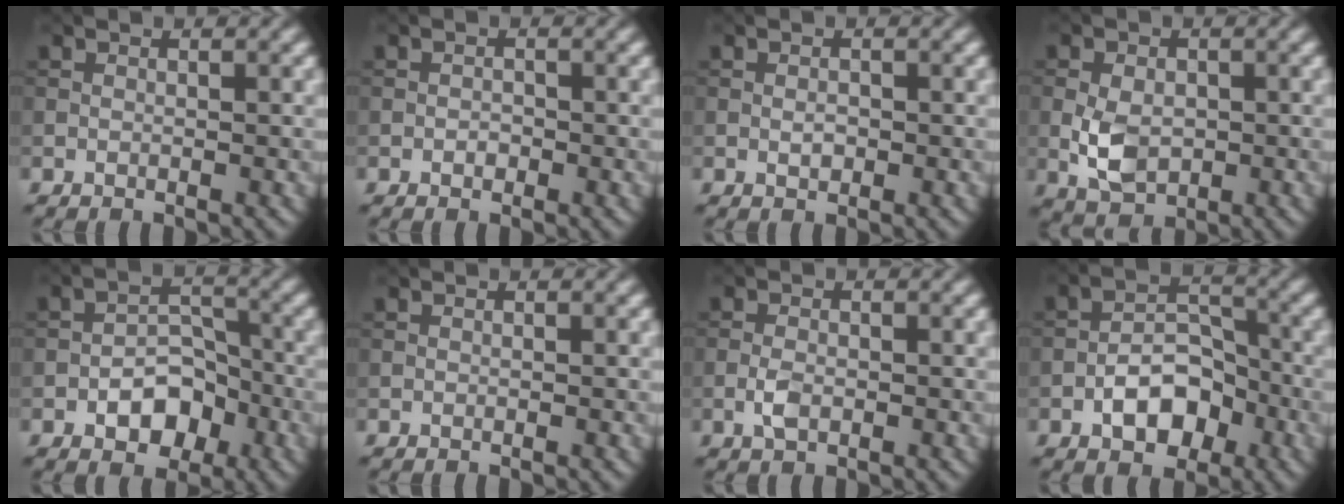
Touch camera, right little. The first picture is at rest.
{"total": 0.7, "force": [-0.3, 0.5, 0.4], "torque": [-0.005, 0.001, -0.008]}
{"total": 0.9, "force": [-0.2, 0.5, 0.7], "torque": [-0.011, 0.001, -0.004]}
{"total": 4.4, "force": [-0.9, 3.0, 3.1], "torque": [-0.064, -0.007, -0.020]}
{"total": 4.7, "force": [-2.0, 2.8, 3.1], "torque": [-0.039, 0.007, -0.035]}
{"total": 0.0}
{"total": 1.9, "force": [-0.6, 1.0, 1.4], "torque": [-0.029, 0.000, -0.016]}
{"total": 5.1, "force": [-2.3, 2.9, 3.5], "torque": [-0.048, 0.010, -0.042]}